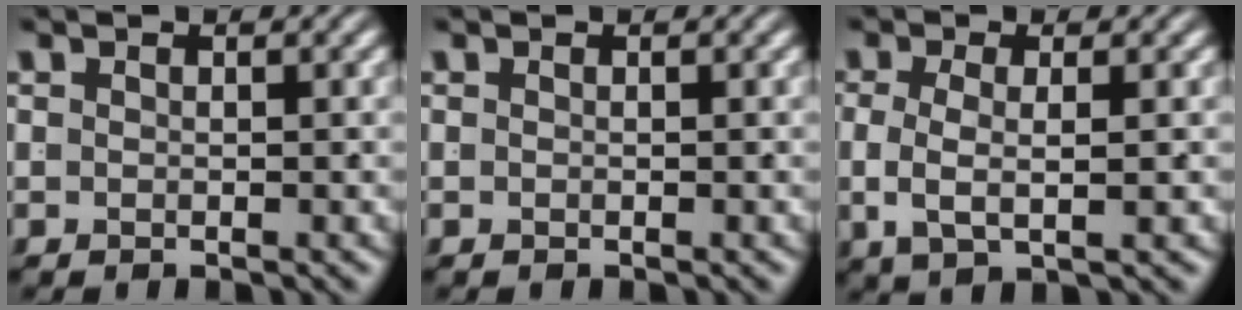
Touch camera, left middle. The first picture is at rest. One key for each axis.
{"total": 0.0}
{"total": 3.1, "fx": -0.1, "fy": 0.9, "fz": 2.9, "tx": -0.058, "ty": -0.013, "tz": 0.008}